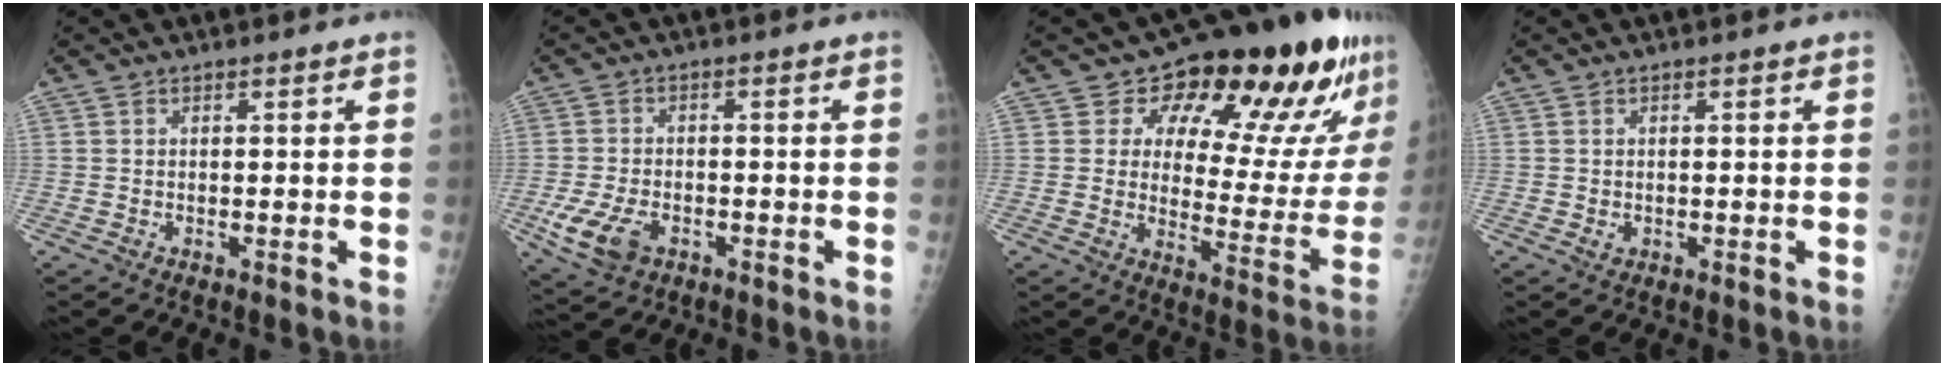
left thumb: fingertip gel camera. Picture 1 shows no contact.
{"total": 7.9, "force": [-3.1, 5.1, 5.2], "torque": [-0.105, 0.004, -0.051]}
{"total": 20.5, "force": [13.3, 8.9, 12.9], "torque": [-0.122, -0.074, 0.171]}
{"total": 1.0, "force": [-0.1, 0.9, 0.5], "torque": [-0.005, 0.000, 0.001]}